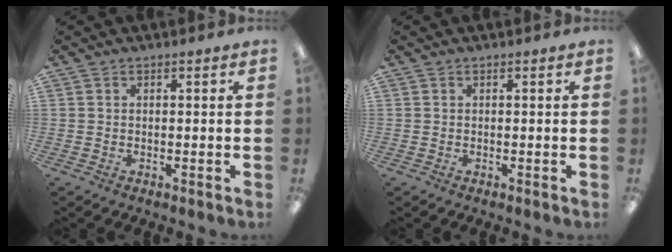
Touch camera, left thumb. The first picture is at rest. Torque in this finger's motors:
{"motor_torque": [0.00, 0.00, -0.05, -0.05, 0.00]}